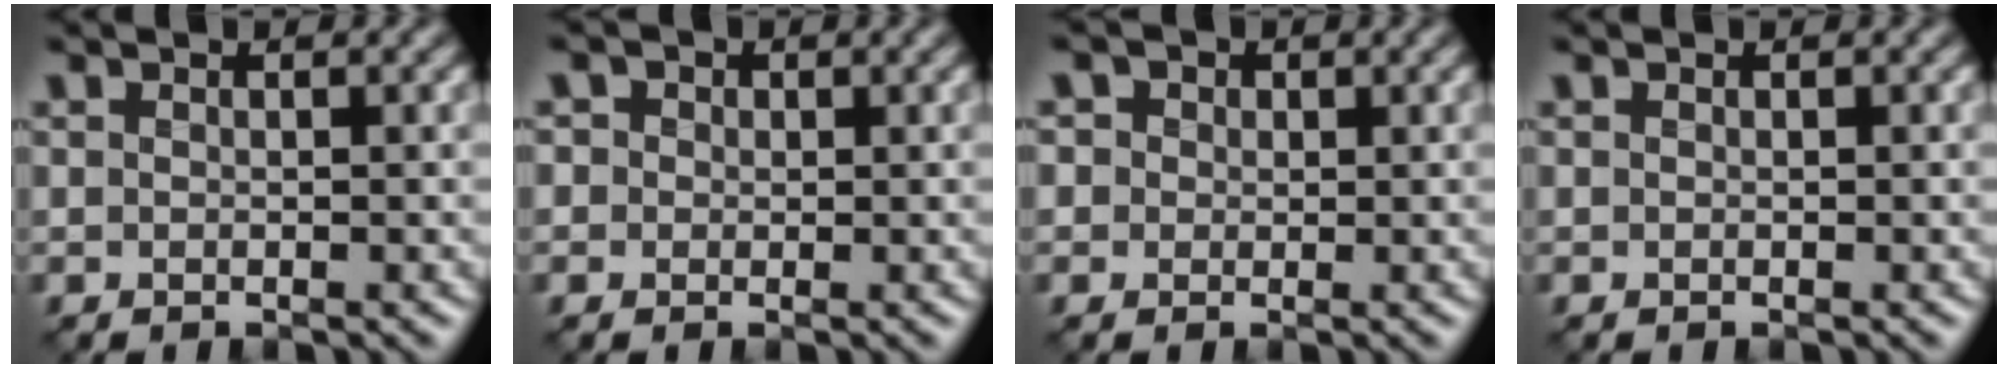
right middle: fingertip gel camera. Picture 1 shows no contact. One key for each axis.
{"total": 2.5, "fx": 1.0, "fy": 2.0, "fz": 1.0, "tx": -0.010, "ty": 0.018, "tz": -0.003}
{"total": 3.6, "fx": 1.7, "fy": 2.8, "fz": 1.5, "tx": -0.025, "ty": 0.019, "tz": 0.004}
{"total": 0.0}